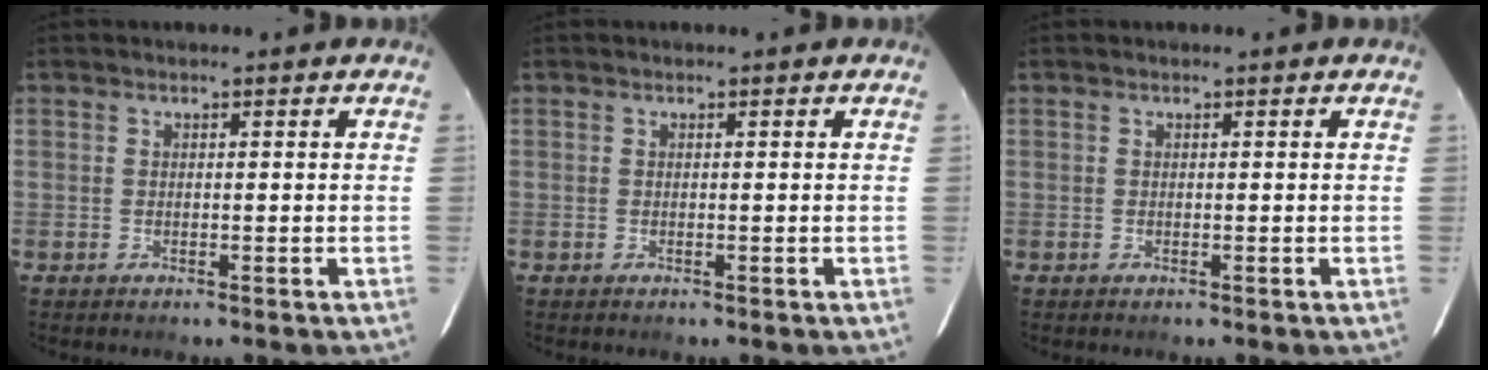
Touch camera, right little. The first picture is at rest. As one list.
[{"total": 0.0}, {"total": 0.0}]